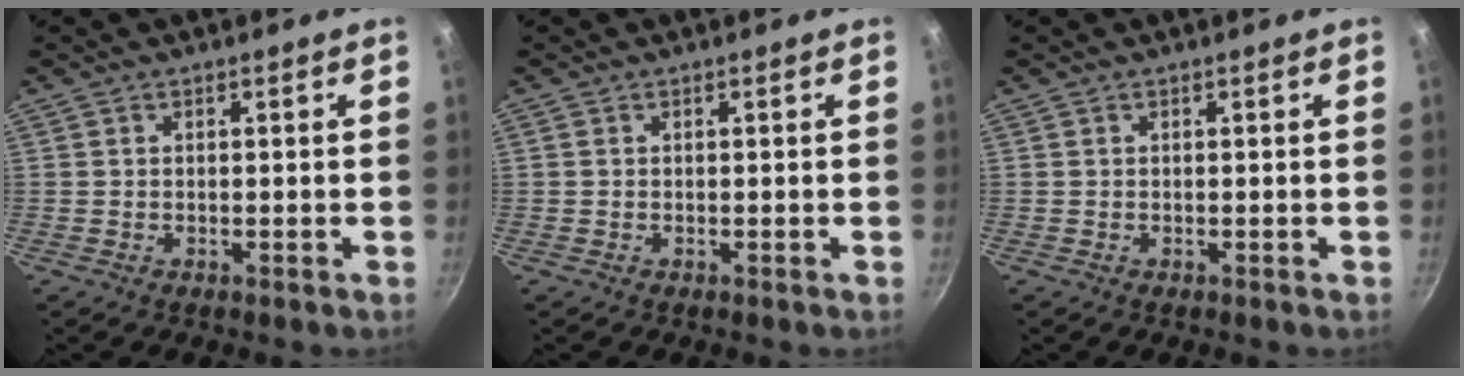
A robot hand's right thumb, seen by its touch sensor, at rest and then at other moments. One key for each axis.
{"total": 0.0}
{"total": 0.0}